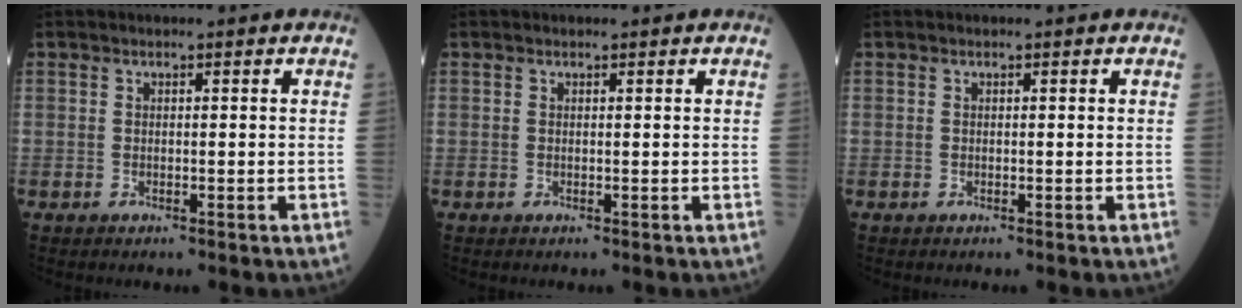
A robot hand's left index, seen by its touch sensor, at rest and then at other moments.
{"total": 0.0}
{"total": 0.0}